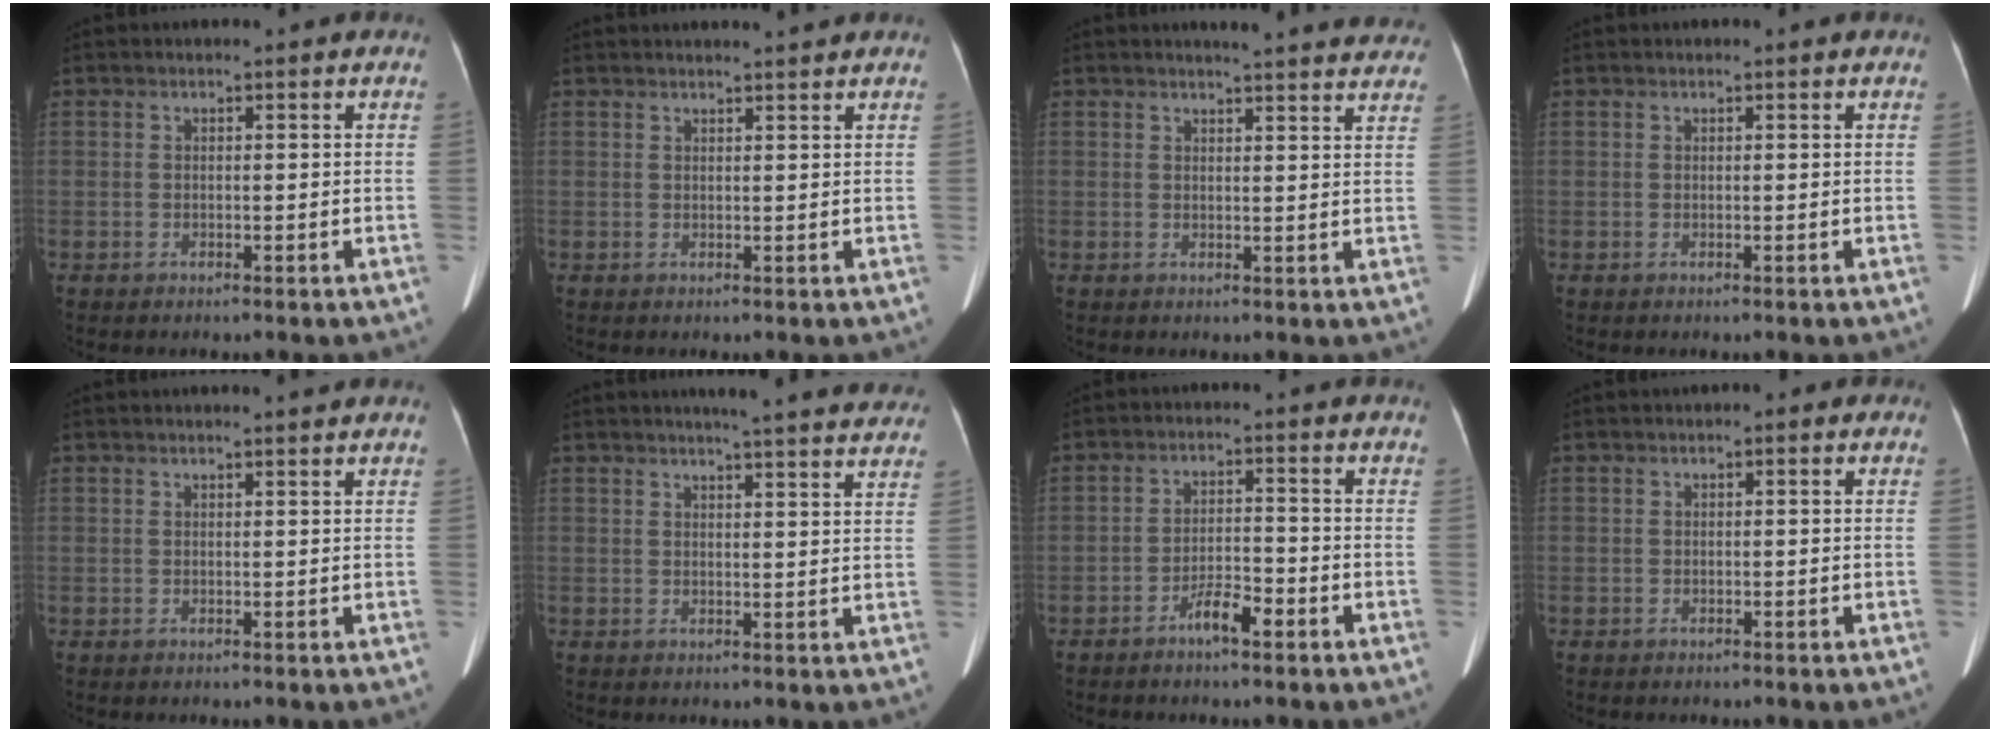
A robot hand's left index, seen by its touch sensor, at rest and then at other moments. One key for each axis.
{"total": 3.0, "fx": 2.9, "fy": -0.4, "fz": 0.8, "tx": -0.011, "ty": 0.011, "tz": 0.038}
{"total": 13.6, "fx": 12.8, "fy": 1.6, "fz": 4.3, "tx": -0.037, "ty": -0.013, "tz": 0.133}
{"total": 0.0}
{"total": 1.1, "fx": 1.0, "fy": -0.3, "fz": 0.3, "tx": -0.011, "ty": 0.000, "tz": 0.017}
{"total": 15.9, "fx": 14.6, "fy": 1.1, "fz": 6.1, "tx": -0.069, "ty": -0.013, "tz": 0.161}
{"total": 4.2, "fx": -2.8, "fy": 0.9, "fz": 3.0, "tx": -0.058, "ty": 0.003, "tz": -0.050}
{"total": 1.0, "fx": -0.4, "fy": 0.8, "fz": 0.4, "tx": 0.003, "ty": 0.010, "tz": -0.011}